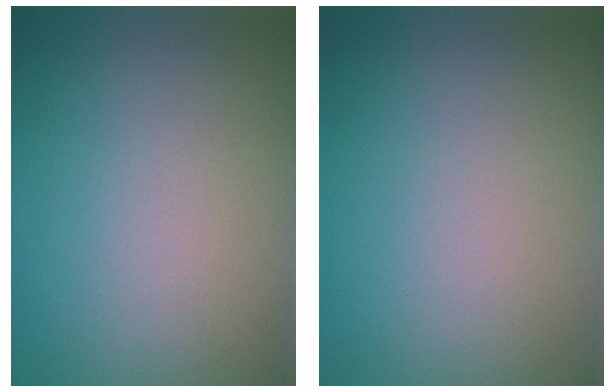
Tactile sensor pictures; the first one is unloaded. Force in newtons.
{"total": 0.0}